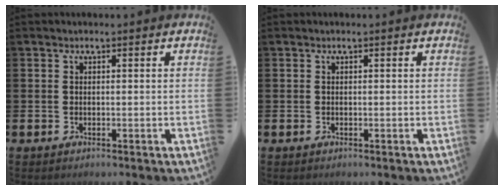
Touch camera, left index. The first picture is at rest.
{"total": 0.0}